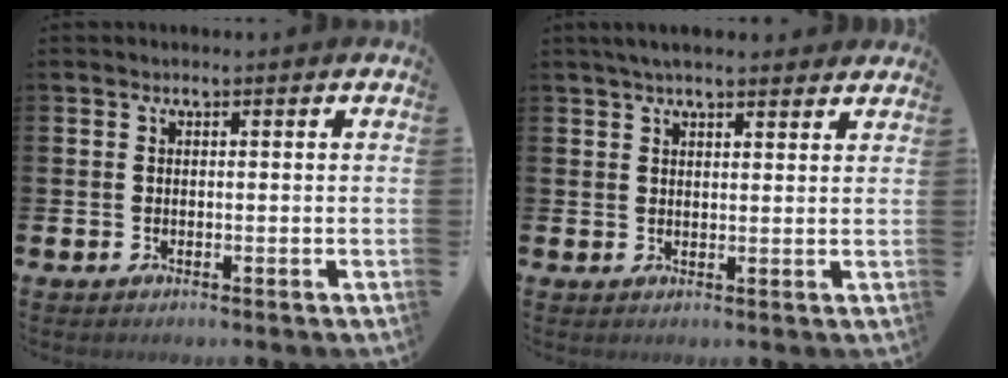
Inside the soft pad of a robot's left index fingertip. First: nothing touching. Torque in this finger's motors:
{"motor_torque": [0.50, -0.81, 0.84, 0.21]}